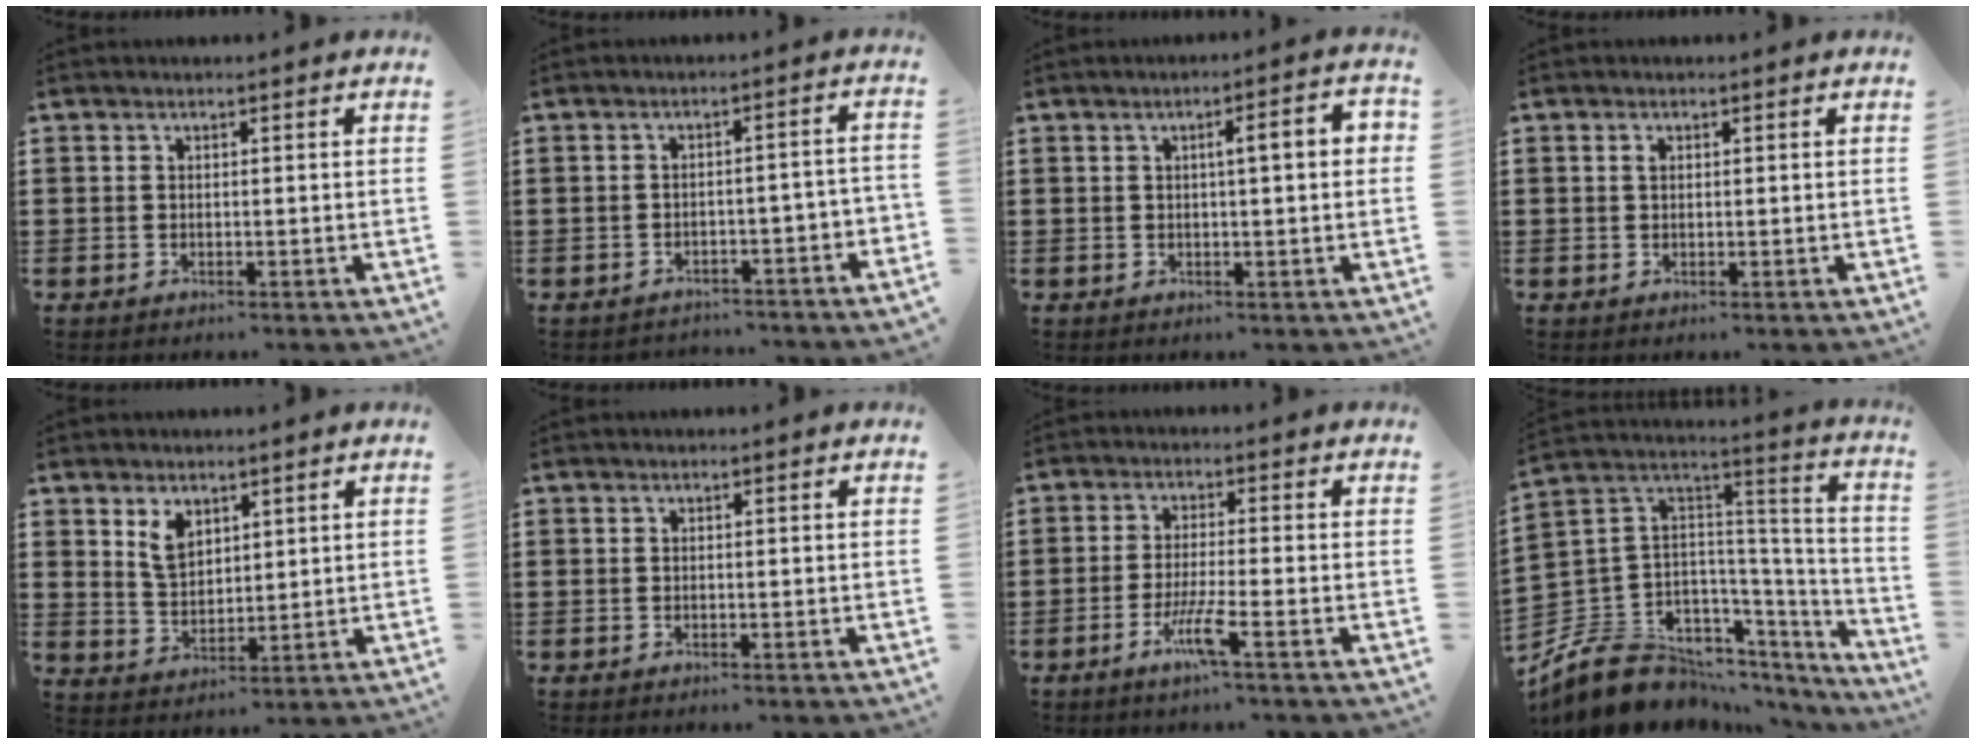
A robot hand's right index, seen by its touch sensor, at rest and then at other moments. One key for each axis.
{"total": 2.7, "fx": -2.6, "fy": 0.6, "fz": 0.7, "tx": -0.017, "ty": 0.005, "tz": -0.054}
{"total": 4.0, "fx": 0.5, "fy": 0.5, "fz": 3.9, "tx": -0.063, "ty": 0.000, "tz": 0.002}
{"total": 1.0, "fx": 0.3, "fy": 0.5, "fz": 0.7, "tx": -0.017, "ty": 0.002, "tz": 0.005}
{"total": 4.6, "fx": 2.7, "fy": 2.8, "fz": 2.4, "tx": -0.058, "ty": 0.008, "tz": 0.051}
{"total": 0.0}
{"total": 5.4, "fx": -3.0, "fy": 0.0, "fz": 4.5, "tx": -0.096, "ty": -0.014, "tz": -0.058}
{"total": 11.1, "fx": -7.8, "fy": 6.9, "fz": 3.6, "tx": -0.099, "ty": 0.006, "tz": -0.142}